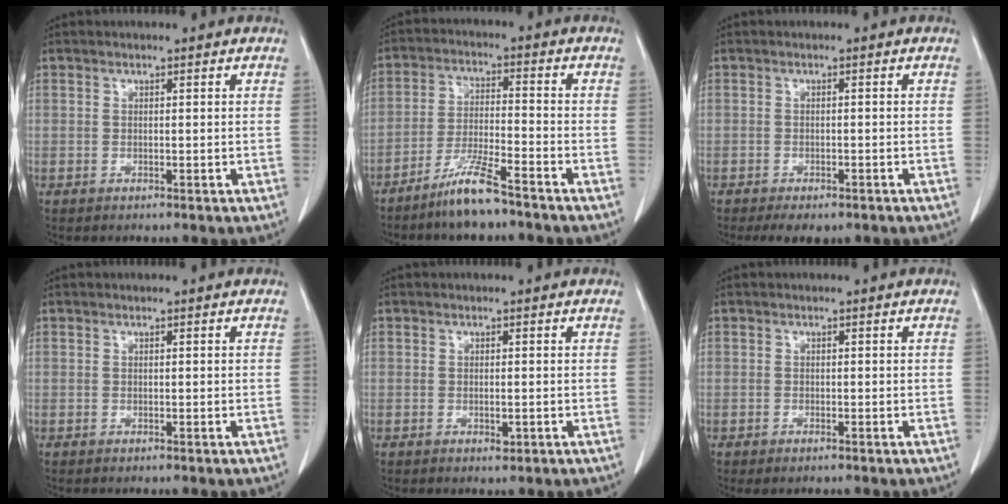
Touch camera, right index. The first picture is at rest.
{"total": 7.3, "force": [-5.7, 0.3, 4.5], "torque": [-0.094, -0.018, -0.113]}
{"total": 4.4, "force": [-3.3, 1.8, 2.4], "torque": [-0.030, -0.006, -0.042]}
{"total": 0.0}
{"total": 1.1, "force": [-0.3, 0.4, 0.9], "torque": [-0.016, -0.002, -0.002]}
{"total": 1.0, "force": [-0.8, 0.1, 0.7], "torque": [-0.013, -0.005, -0.010]}